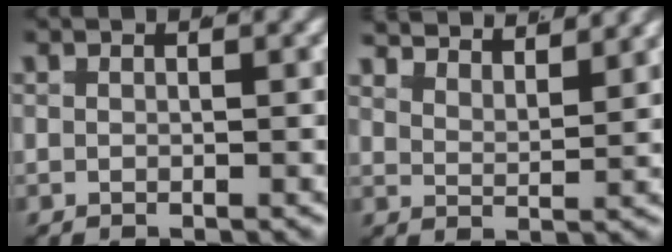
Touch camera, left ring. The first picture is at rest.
{"total": 4.9, "force": [4.0, 2.0, 2.1], "torque": [-0.038, 0.001, 0.059]}